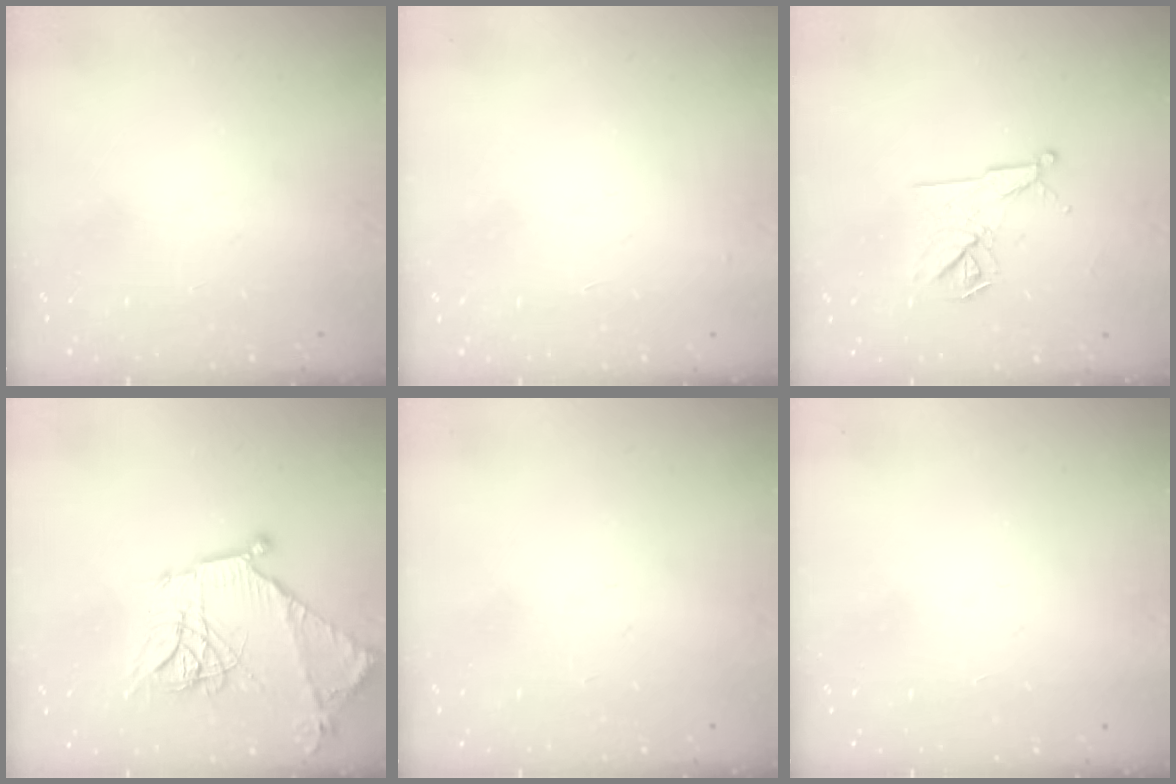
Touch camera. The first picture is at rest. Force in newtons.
{"total": 2.9, "press": 2.9, "slide": 0.1}
{"total": 11.3, "press": 11.3, "slide": 0.4}
{"total": 16.5, "press": 16.4, "slide": 1.1}
{"total": 0.0}
{"total": 1.5, "press": 1.5, "slide": 0.1}